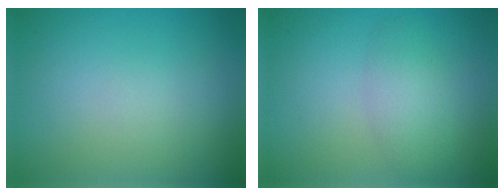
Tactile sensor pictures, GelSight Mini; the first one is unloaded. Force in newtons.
{"total": 2.7, "press": 2.7, "slide": 0.0}